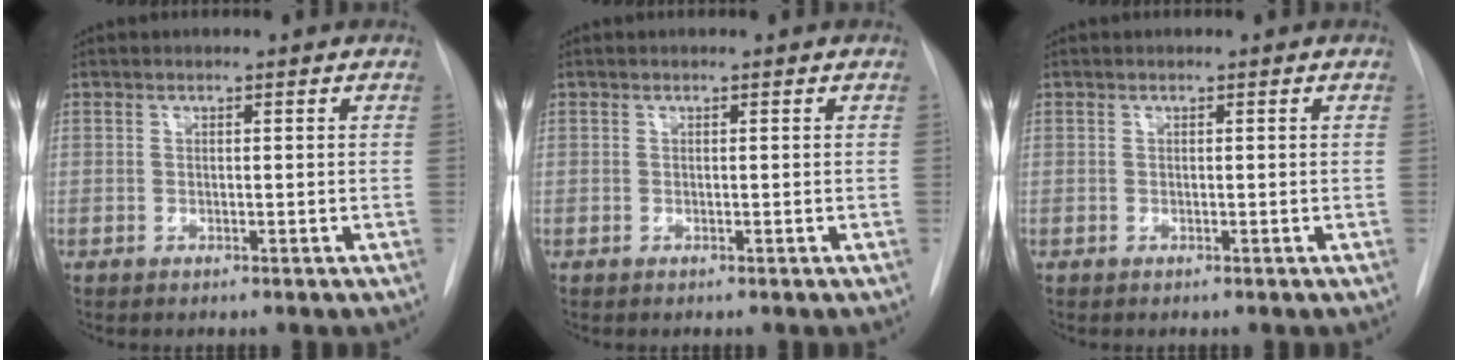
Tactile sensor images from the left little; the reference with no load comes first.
{"total": 0.0}
{"total": 0.0}